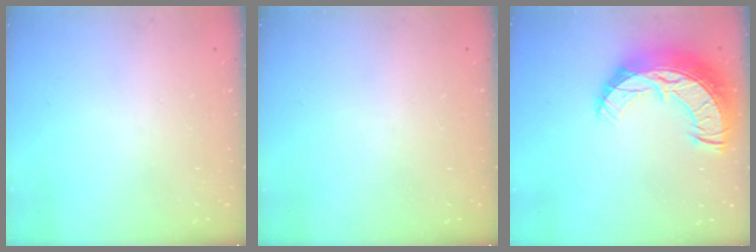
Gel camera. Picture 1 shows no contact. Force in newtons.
{"total": 0.0}
{"total": 19.3, "press": 19.2, "slide": 1.4}